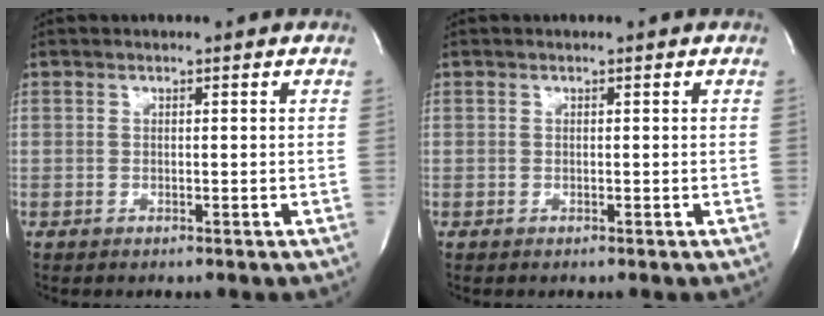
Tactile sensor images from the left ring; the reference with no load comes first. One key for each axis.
{"total": 0.0}